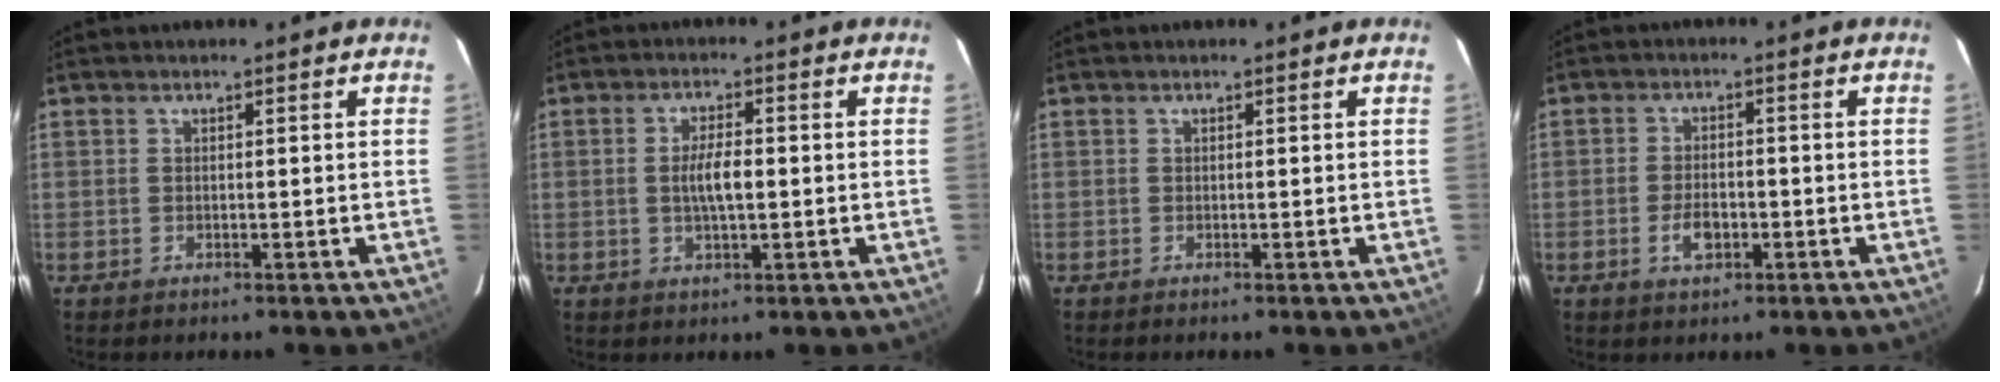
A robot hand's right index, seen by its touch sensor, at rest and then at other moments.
{"total": 4.5, "force": [-0.3, 1.3, 4.3], "torque": [-0.081, 0.001, -0.001]}
{"total": 0.0}
{"total": 4.4, "force": [-1.7, 2.4, 3.3], "torque": [-0.067, -0.001, -0.027]}